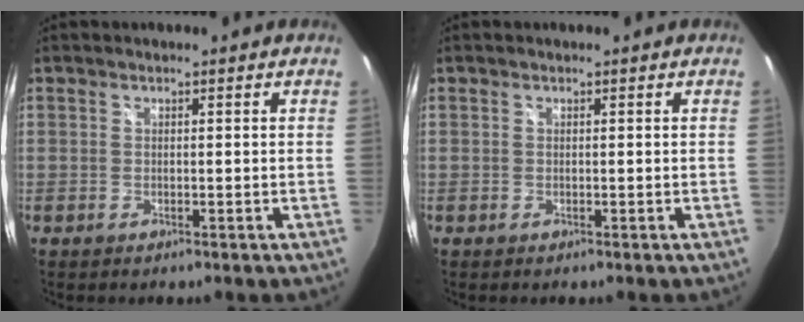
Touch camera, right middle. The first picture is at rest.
{"total": 0.0}